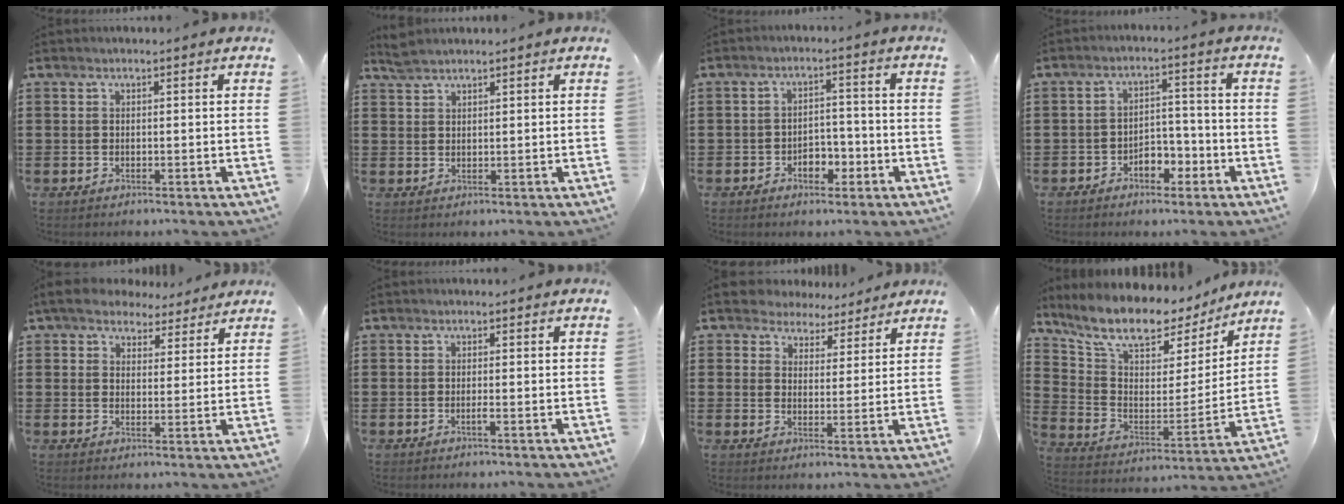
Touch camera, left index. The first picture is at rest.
{"total": 2.0, "force": [1.9, 0.3, 0.7], "torque": [-0.018, 0.001, 0.037]}
{"total": 3.9, "force": [-2.3, 2.3, 2.1], "torque": [-0.033, 0.003, -0.048]}
{"total": 4.4, "force": [-2.9, 2.4, 2.2], "torque": [-0.041, 0.010, -0.058]}
{"total": 5.8, "force": [5.0, 2.4, 1.8], "torque": [-0.056, -0.005, 0.091]}
{"total": 0.8, "force": [-0.3, -0.2, 0.8], "torque": [-0.015, -0.002, -0.006]}
{"total": 4.6, "force": [4.1, 2.0, -0.1], "torque": [-0.020, -0.008, 0.076]}
{"total": 10.4, "force": [8.7, 3.2, 4.5], "torque": [-0.116, -0.060, 0.147]}